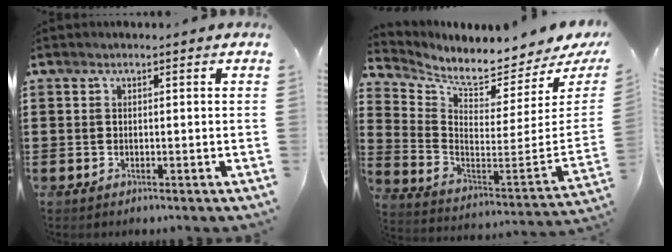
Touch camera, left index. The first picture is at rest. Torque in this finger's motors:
{"motor_torque": [-0.28, -0.48, 0.22, 0.04]}